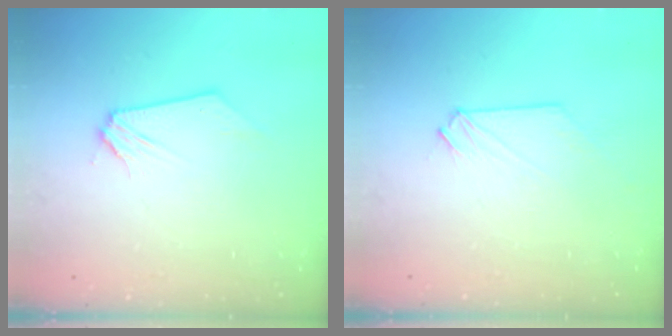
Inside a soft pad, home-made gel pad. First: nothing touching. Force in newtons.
{"total": 0.0}